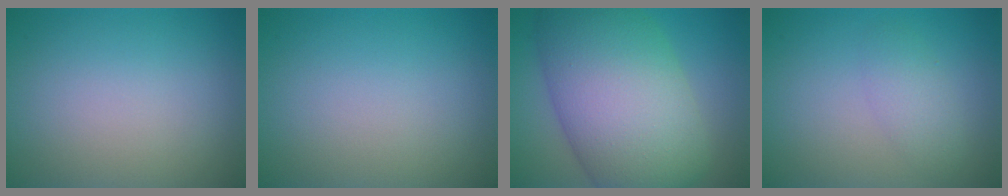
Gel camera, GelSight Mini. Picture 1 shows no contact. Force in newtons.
{"total": 0.0}
{"total": 13.9, "press": 13.9, "slide": 0.5}
{"total": 2.0, "press": 2.0, "slide": 0.1}